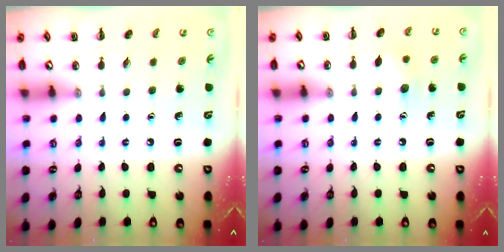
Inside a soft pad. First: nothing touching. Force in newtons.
{"total": 6.9, "press": 6.7, "slide": 1.7}